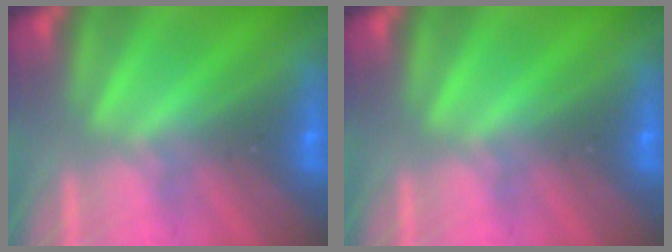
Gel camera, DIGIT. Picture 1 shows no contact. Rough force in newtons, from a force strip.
{"total": 0.0}